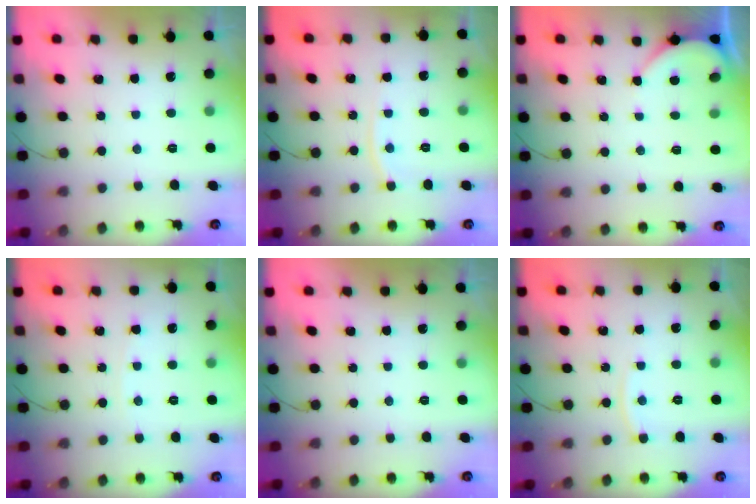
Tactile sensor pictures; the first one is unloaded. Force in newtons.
{"total": 4.8, "press": 4.8, "slide": 0.6}
{"total": 2.7, "press": 2.7, "slide": 0.1}
{"total": 2.4, "press": 2.4, "slide": 0.3}
{"total": 0.0}
{"total": 4.2, "press": 4.1, "slide": 0.6}